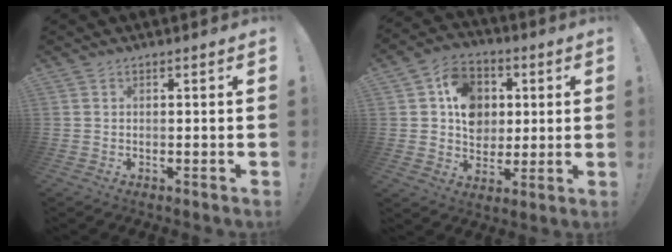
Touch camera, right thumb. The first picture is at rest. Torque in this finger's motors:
{"motor_torque": [1.53, 1.50, 0.80, -0.38, 0.10]}